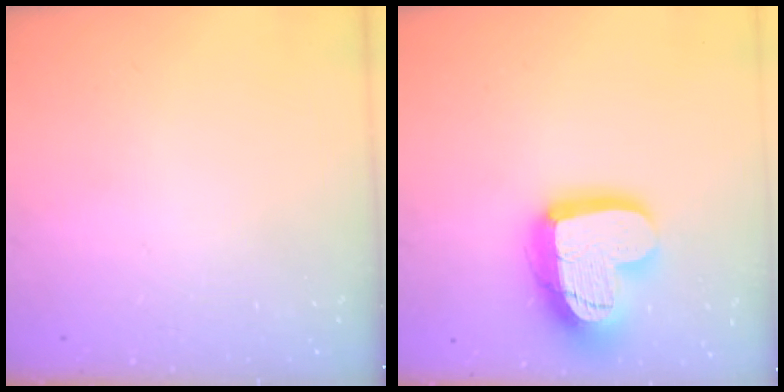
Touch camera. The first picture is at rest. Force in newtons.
{"total": 19.3, "press": 19.2, "slide": 1.7}